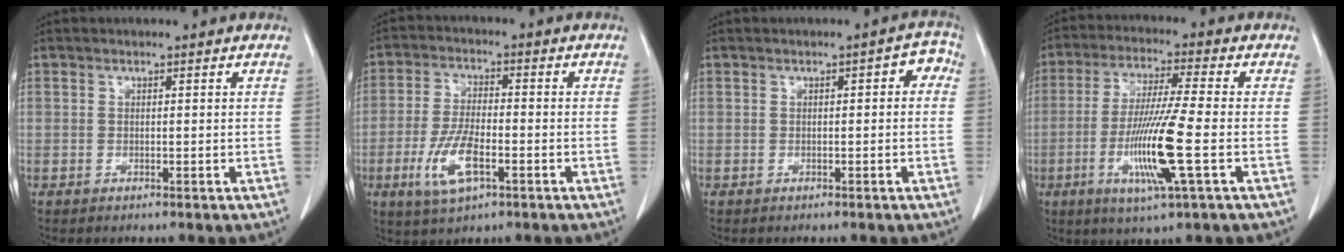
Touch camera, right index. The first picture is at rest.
{"total": 8.3, "force": [-3.3, 2.7, 7.1], "torque": [-0.152, -0.007, -0.059]}
{"total": 2.7, "force": [0.2, 1.1, 2.4], "torque": [-0.022, 0.016, -0.003]}
{"total": 11.3, "force": [-3.2, -0.7, 10.9], "torque": [-0.215, -0.018, -0.064]}